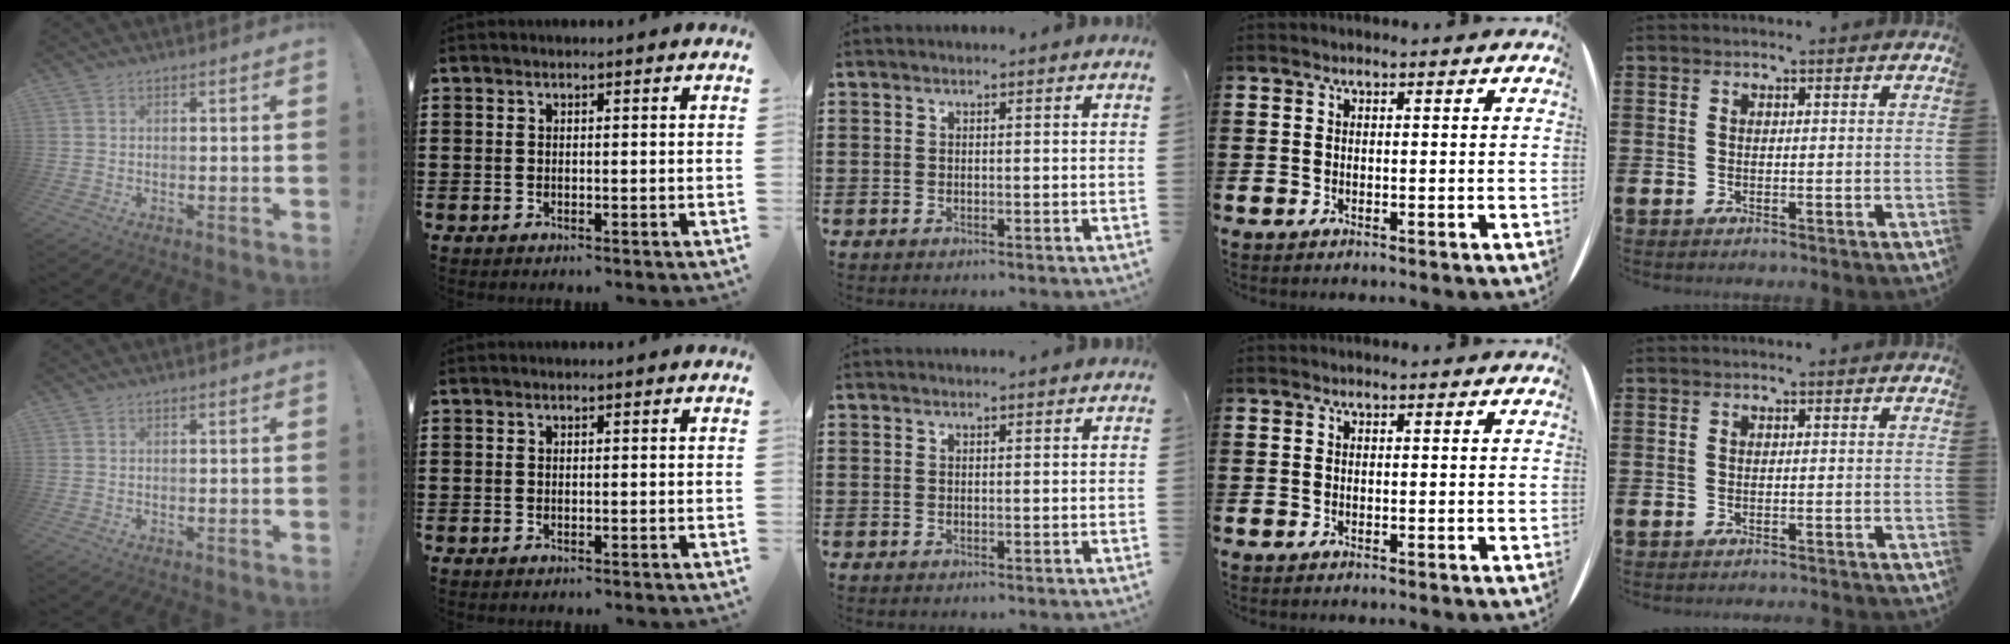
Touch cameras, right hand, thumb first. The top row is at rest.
{"middle": {"total": 0.7, "force": [0.7, 0.0, 0.1], "torque": [-0.003, -0.003, 0.014]}}